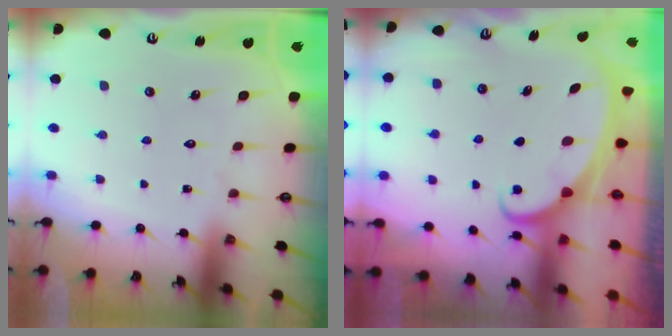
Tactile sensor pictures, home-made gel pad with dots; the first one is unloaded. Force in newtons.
{"total": 1.9, "press": 1.9, "slide": 0.3}